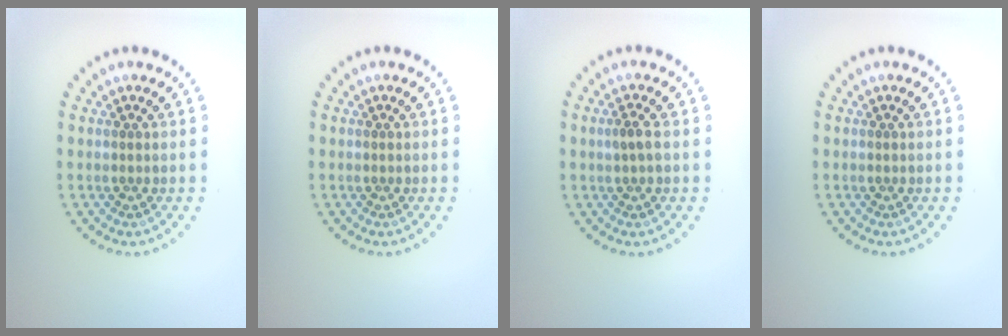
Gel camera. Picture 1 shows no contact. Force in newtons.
{"total": 0.0}
{"total": 1.2, "press": 1.2, "slide": 0.3}
{"total": 0.0}